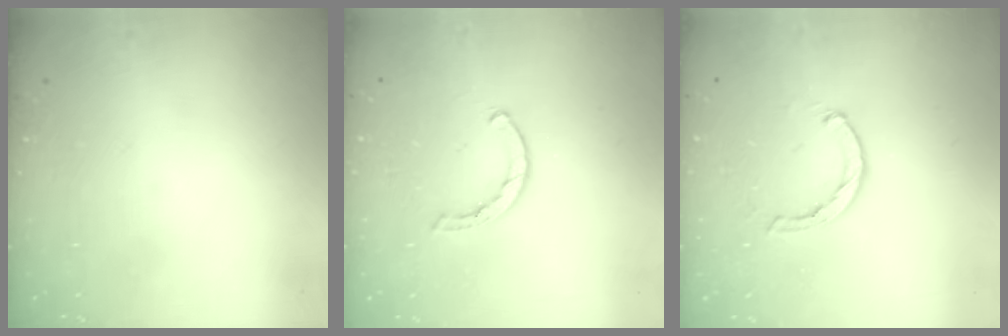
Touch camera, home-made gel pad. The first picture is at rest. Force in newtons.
{"total": 2.0, "press": 2.0, "slide": 0.2}
{"total": 2.1, "press": 2.1, "slide": 0.3}